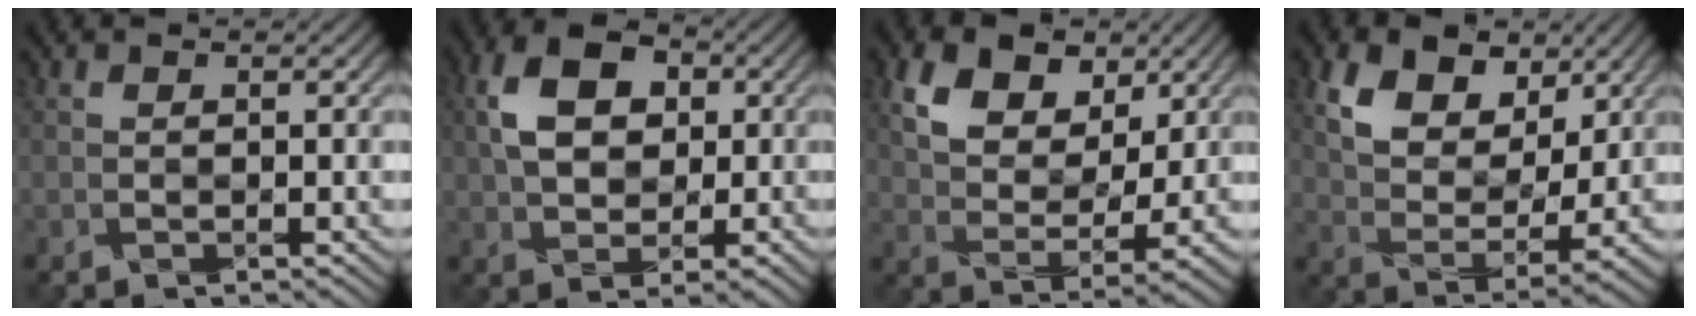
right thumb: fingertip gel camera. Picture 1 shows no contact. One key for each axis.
{"total": 7.5, "fx": 1.4, "fy": 5.1, "fz": 5.3, "tx": -0.101, "ty": 0.013, "tz": 0.021}
{"total": 8.3, "fx": 4.4, "fy": 4.9, "fz": 5.0, "tx": -0.104, "ty": 0.000, "tz": 0.088}
{"total": 9.3, "fx": 5.1, "fy": 5.4, "fz": 5.6, "tx": -0.119, "ty": 0.000, "tz": 0.095}